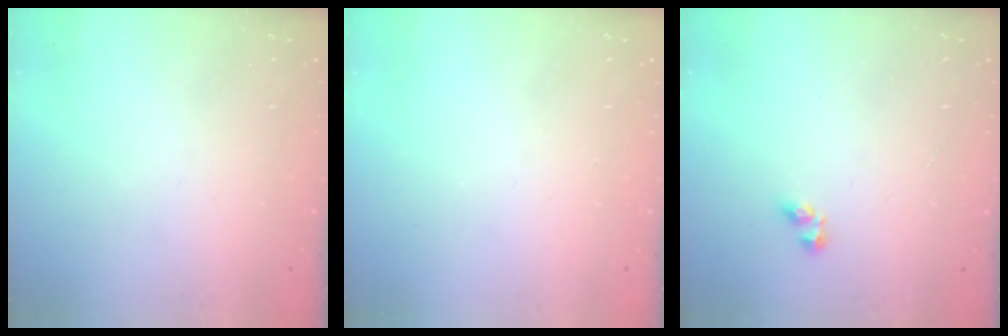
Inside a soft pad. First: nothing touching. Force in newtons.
{"total": 0.0}
{"total": 2.5, "press": 2.5, "slide": 0.1}